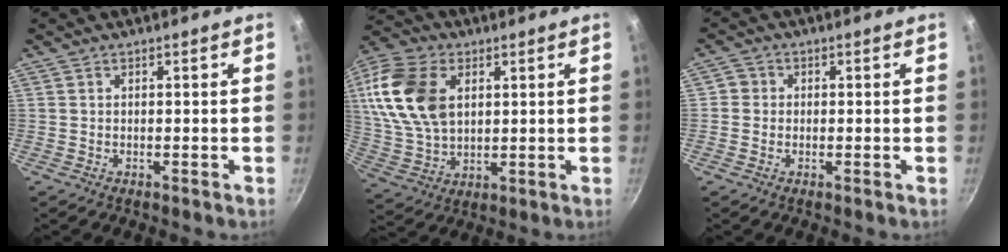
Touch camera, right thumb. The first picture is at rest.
{"total": 18.5, "force": [4.8, 12.2, 13.1], "torque": [-0.249, -0.003, 0.094]}
{"total": 2.1, "force": [-0.4, 2.1, 0.5], "torque": [0.009, 0.003, -0.014]}